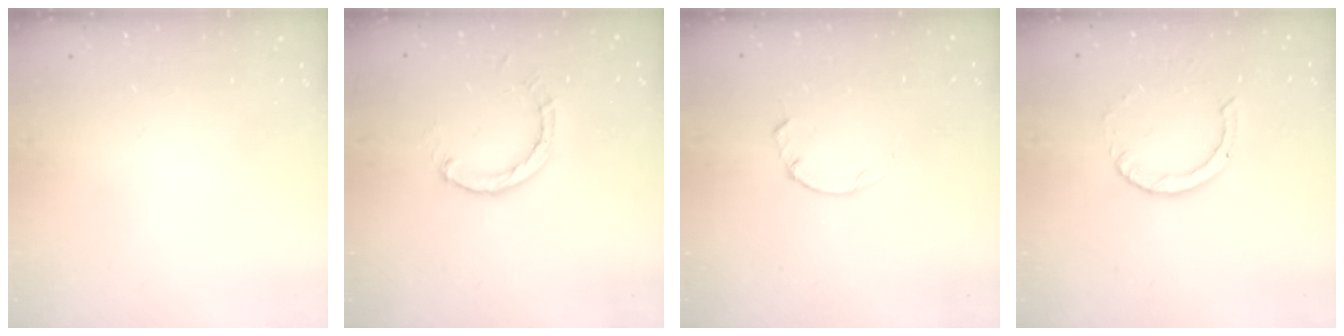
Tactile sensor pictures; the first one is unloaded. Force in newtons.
{"total": 3.0, "press": 3.0, "slide": 0.3}
{"total": 0.5, "press": 0.4, "slide": 0.3}
{"total": 4.0, "press": 4.0, "slide": 0.3}